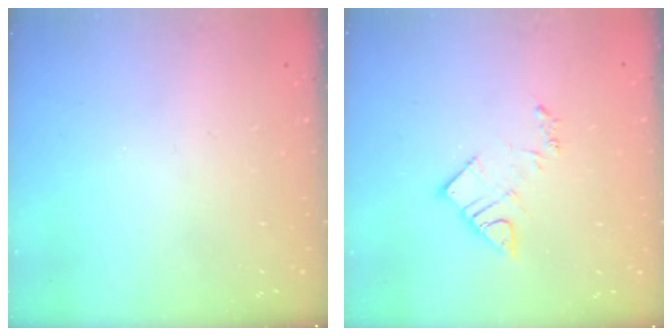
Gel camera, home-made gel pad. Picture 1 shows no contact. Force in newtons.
{"total": 7.9, "press": 7.9, "slide": 0.4}